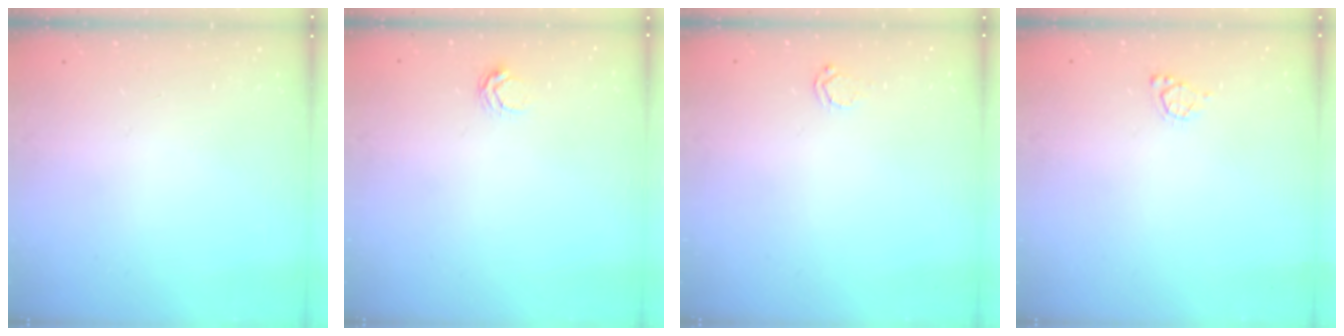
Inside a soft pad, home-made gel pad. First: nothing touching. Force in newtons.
{"total": 4.5, "press": 4.5, "slide": 0.5}
{"total": 2.9, "press": 2.9, "slide": 0.3}
{"total": 3.8, "press": 3.8, "slide": 0.3}